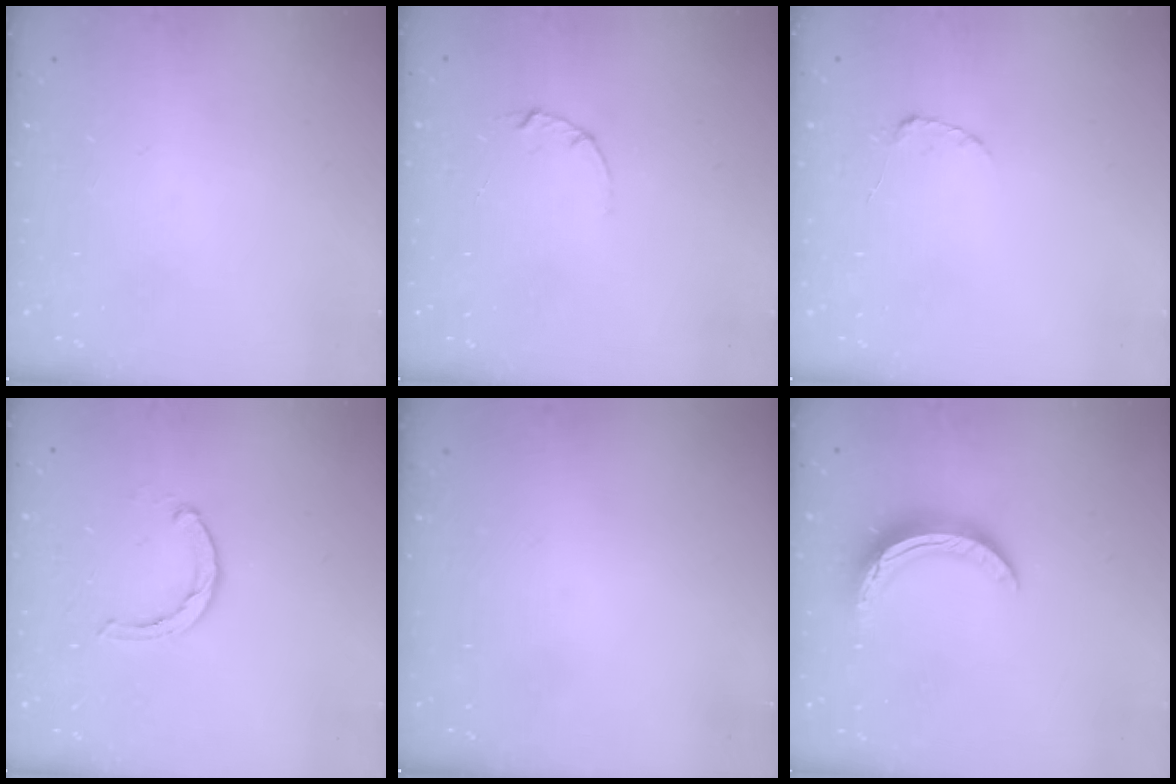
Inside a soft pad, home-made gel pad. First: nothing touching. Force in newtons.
{"total": 2.1, "press": 2.1, "slide": 0.1}
{"total": 2.2, "press": 2.2, "slide": 0.3}
{"total": 2.4, "press": 2.4, "slide": 0.4}
{"total": 0.0}
{"total": 11.0, "press": 11.0, "slide": 0.5}